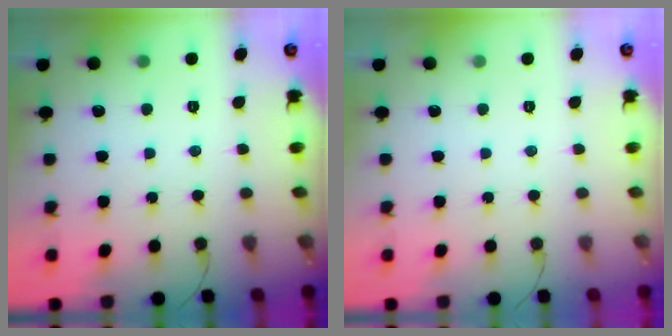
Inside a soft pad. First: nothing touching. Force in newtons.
{"total": 0.0}